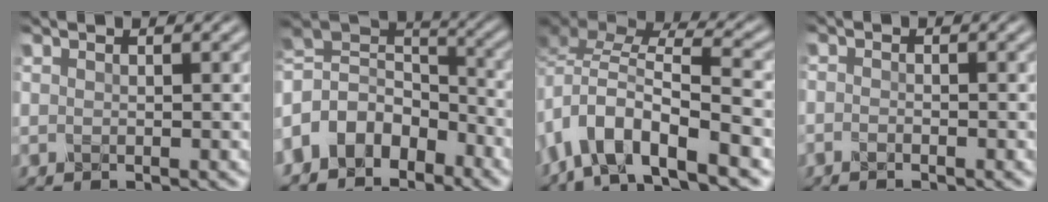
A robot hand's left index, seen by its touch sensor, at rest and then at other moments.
{"total": 7.4, "force": [-3.8, 5.1, 3.7], "torque": [-0.060, 0.011, -0.087]}
{"total": 10.0, "force": [-5.3, 4.1, 7.4], "torque": [-0.133, 0.011, -0.107]}
{"total": 0.9, "force": [-0.7, 0.3, 0.5], "torque": [-0.009, -0.001, -0.015]}